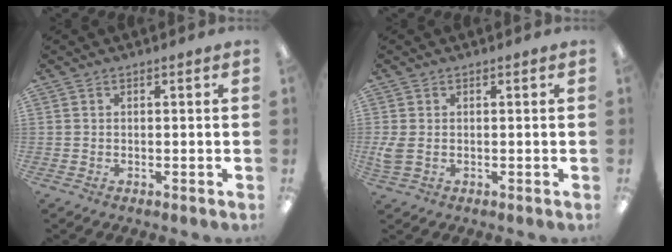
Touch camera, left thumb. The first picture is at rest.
{"total": 3.2, "force": [0.1, 2.1, 2.4], "torque": [-0.043, 0.000, 0.001]}